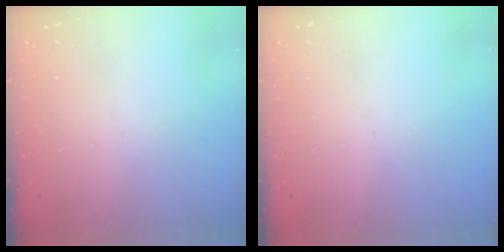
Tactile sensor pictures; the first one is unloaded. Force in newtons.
{"total": 0.0}